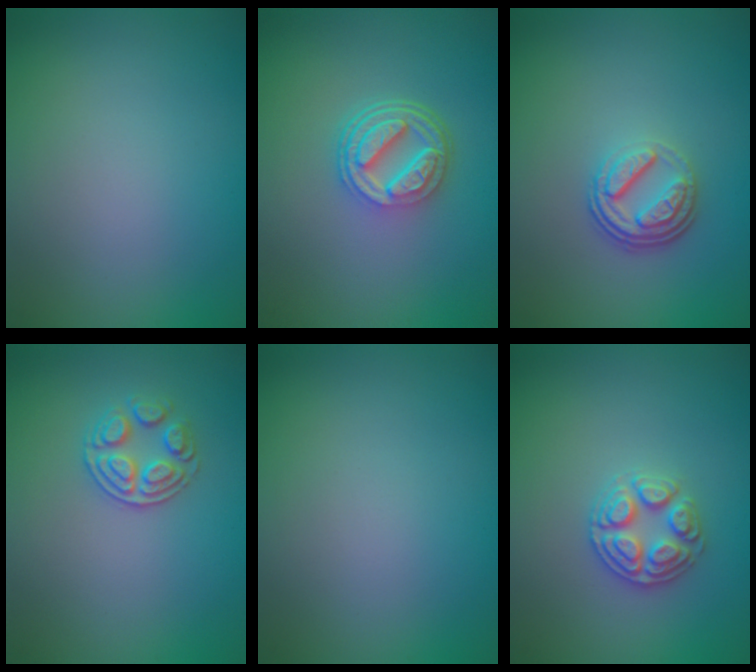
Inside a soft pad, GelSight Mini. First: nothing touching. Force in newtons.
{"total": 5.2, "press": 3.7, "slide": 3.6}
{"total": 3.7, "press": 2.7, "slide": 2.6}
{"total": 2.7, "press": 2.4, "slide": 1.1}
{"total": 0.0}
{"total": 2.9, "press": 2.9, "slide": 0.1}